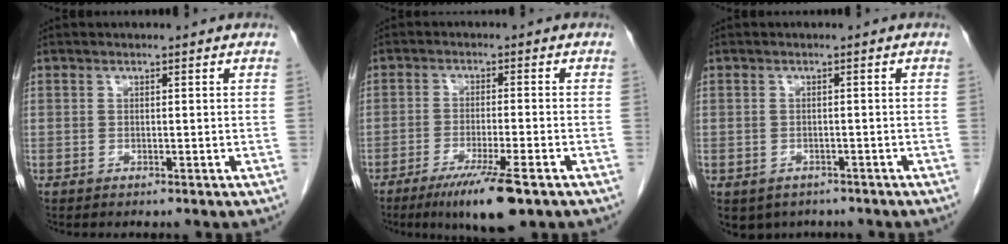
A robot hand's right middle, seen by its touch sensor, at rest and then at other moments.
{"total": 9.0, "force": [-5.7, 0.5, 6.9], "torque": [-0.119, -0.025, -0.089]}
{"total": 5.1, "force": [-3.8, 3.2, 1.1], "torque": [-0.015, 0.004, -0.046]}